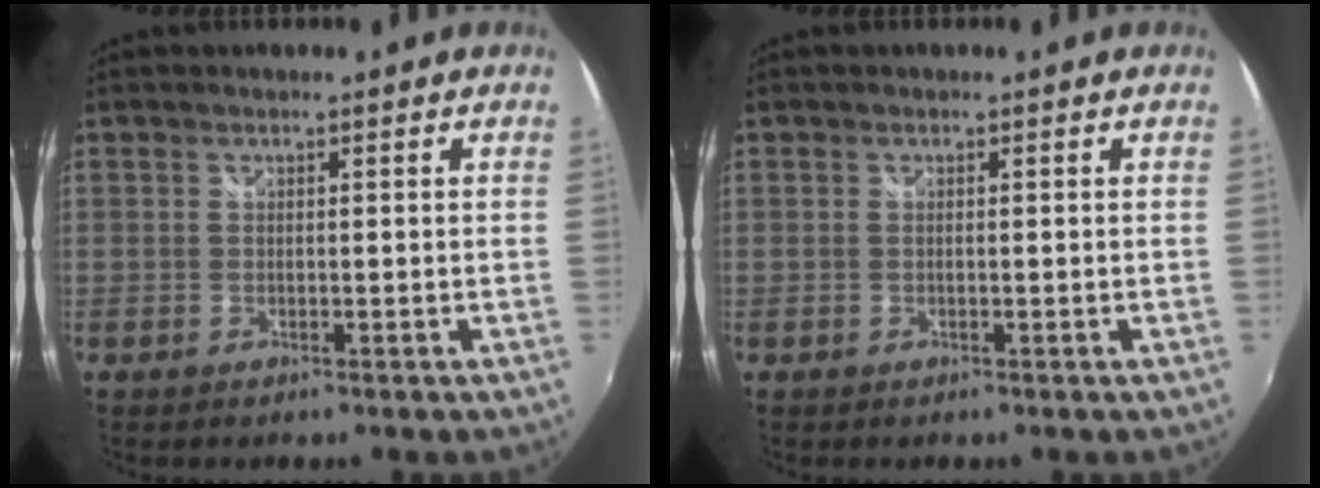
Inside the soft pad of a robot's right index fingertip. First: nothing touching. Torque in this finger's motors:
{"motor_torque": [-0.18, 0.08, -0.04, -0.01]}